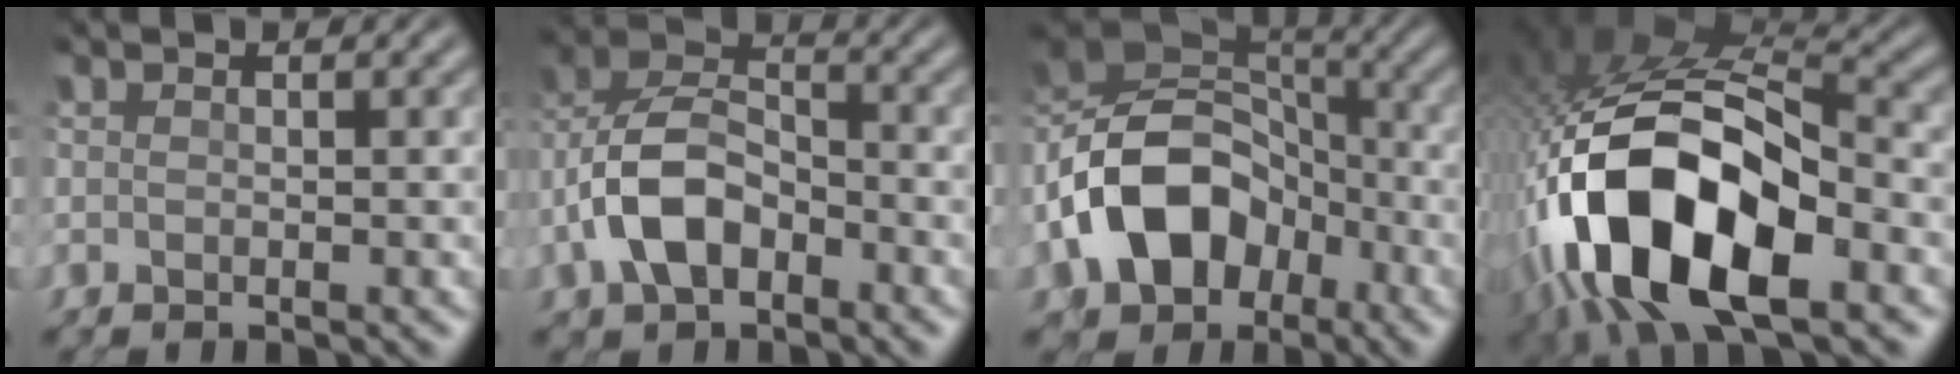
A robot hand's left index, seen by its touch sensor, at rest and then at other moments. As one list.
[{"total": 6.8, "force": [-2.7, 3.9, 4.8], "torque": [-0.106, 0.015, -0.056]}, {"total": 13.5, "force": [-4.8, 9.8, 8.0], "torque": [-0.182, -0.010, -0.094]}, {"total": 14.7, "force": [-5.1, 7.1, 11.9], "torque": [-0.235, -0.003, -0.085]}]